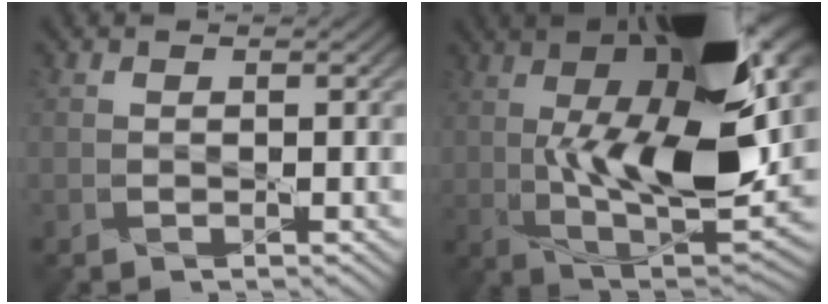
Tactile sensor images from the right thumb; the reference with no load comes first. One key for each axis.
{"total": 21.9, "fx": 6.9, "fy": 9.5, "fz": 18.4, "tx": -0.287, "ty": 0.032, "tz": 0.096}